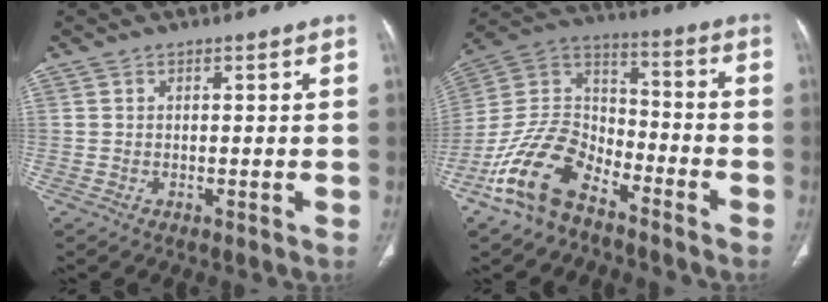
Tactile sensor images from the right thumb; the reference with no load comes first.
{"total": 15.9, "force": [-10.2, 8.7, 8.6], "torque": [-0.158, 0.076, -0.201]}